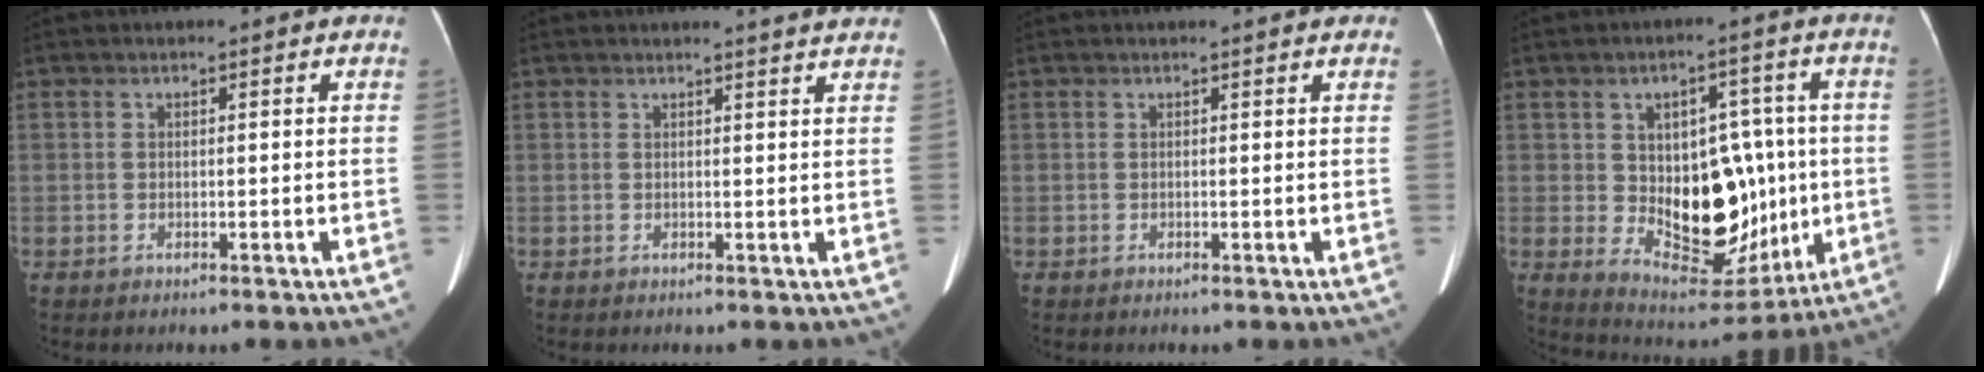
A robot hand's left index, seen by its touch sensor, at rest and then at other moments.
{"total": 4.8, "force": [4.5, -0.3, 1.5], "torque": [-0.021, 0.001, 0.036]}
{"total": 2.8, "force": [2.4, 0.6, 1.3], "torque": [-0.016, 0.010, 0.018]}
{"total": 15.4, "force": [-0.5, 8.9, 12.5], "torque": [-0.181, 0.017, 0.017]}